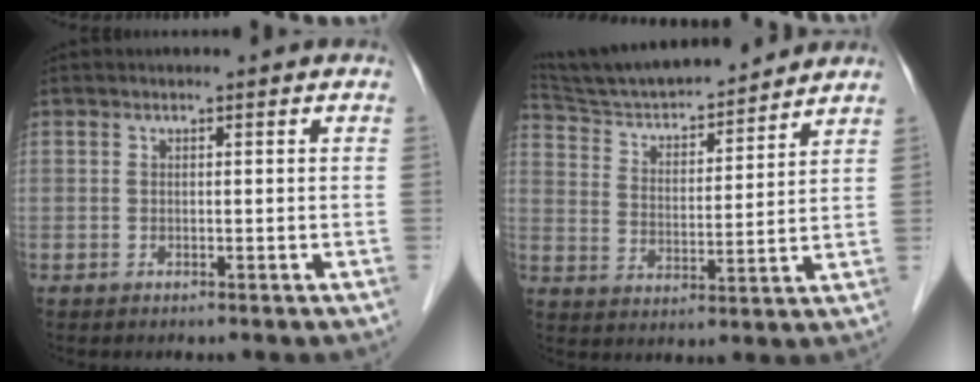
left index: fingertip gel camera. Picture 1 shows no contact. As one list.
[{"total": 16.1, "force": [15.0, 1.9, 5.6], "torque": [-0.100, 0.007, 0.248]}]